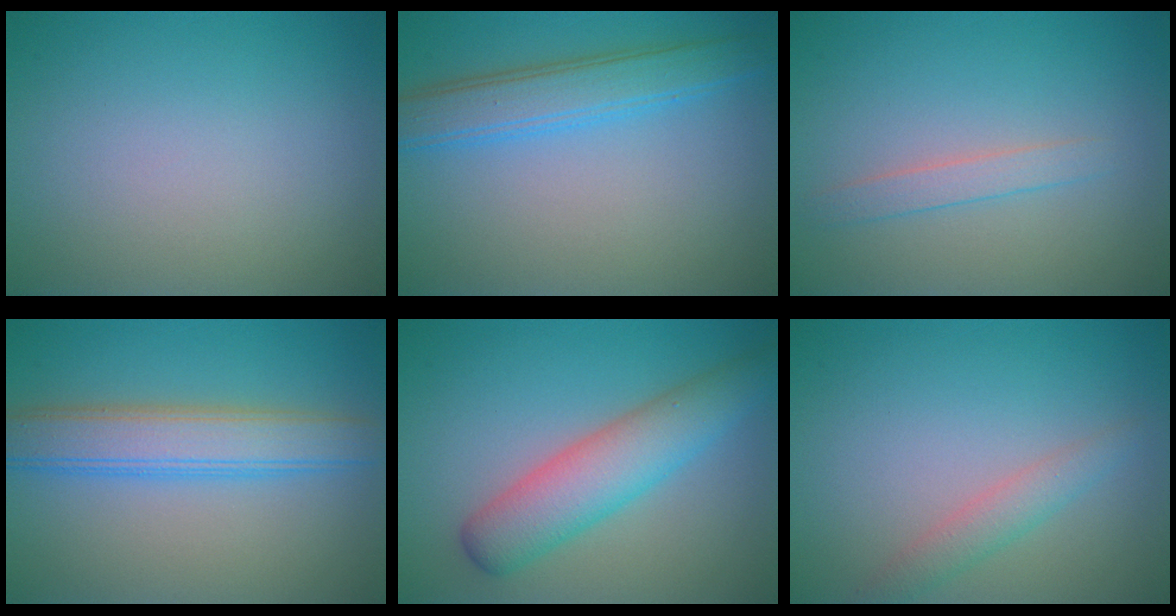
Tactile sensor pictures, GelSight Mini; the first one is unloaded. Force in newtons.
{"total": 4.3, "press": 4.3, "slide": 0.1}
{"total": 1.6, "press": 1.6, "slide": 0.1}
{"total": 5.3, "press": 5.2, "slide": 0.2}
{"total": 5.5, "press": 5.5, "slide": 0.2}
{"total": 2.0, "press": 2.0, "slide": 0.0}